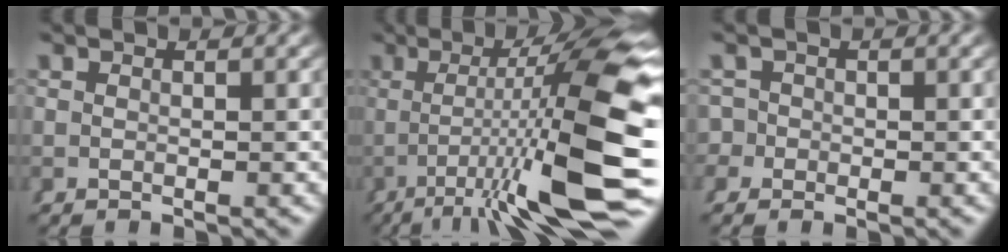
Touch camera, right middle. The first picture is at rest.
{"total": 12.9, "force": [-0.5, 1.7, 12.8], "torque": [-0.177, -0.004, 0.004]}
{"total": 1.6, "force": [-0.7, 1.4, -0.3], "torque": [0.010, -0.004, -0.017]}